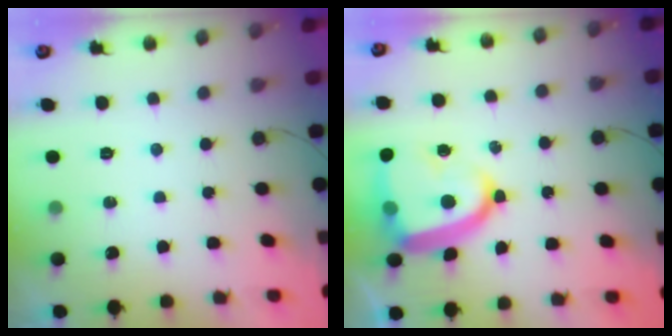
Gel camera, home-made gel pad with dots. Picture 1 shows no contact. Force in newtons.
{"total": 17.0, "press": 16.9, "slide": 1.6}